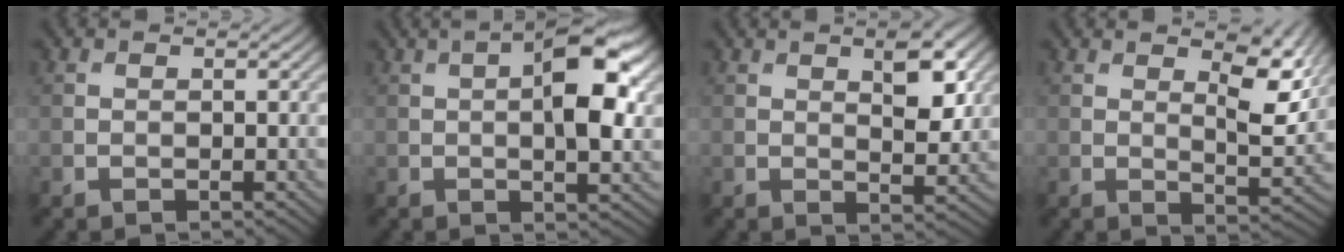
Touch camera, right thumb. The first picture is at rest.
{"total": 8.7, "force": [1.4, 3.0, 8.0], "torque": [-0.124, 0.008, 0.020]}
{"total": 5.4, "force": [2.2, 1.9, 4.5], "torque": [-0.074, -0.002, 0.036]}
{"total": 7.5, "force": [3.8, 2.4, 6.0], "torque": [-0.105, -0.004, 0.061]}